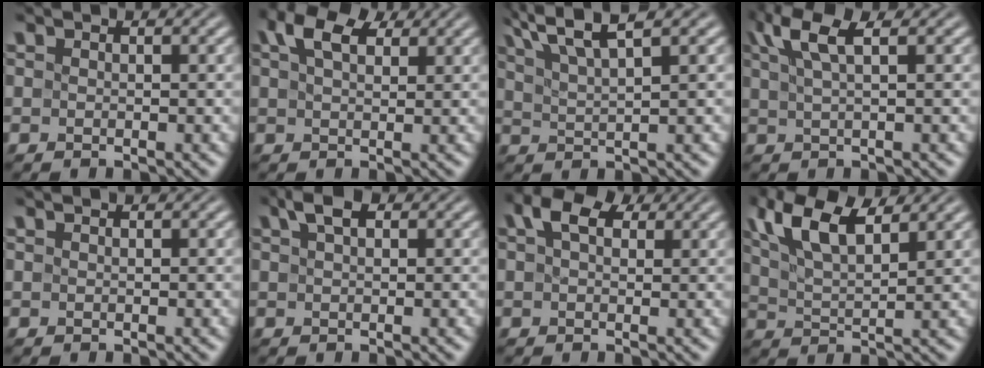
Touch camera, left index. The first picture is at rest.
{"total": 4.9, "force": [2.7, 2.5, 3.2], "torque": [-0.062, 0.015, 0.045]}
{"total": 5.2, "force": [3.5, 1.0, 3.6], "torque": [-0.064, 0.017, 0.064]}
{"total": 4.2, "force": [2.2, 1.0, 3.4], "torque": [-0.062, 0.011, 0.041]}
{"total": 0.0}
{"total": 2.2, "force": [1.2, 1.0, 1.5], "torque": [-0.026, 0.007, 0.020]}
{"total": 4.1, "force": [1.7, 2.5, 2.7], "torque": [-0.050, 0.010, 0.020]}
{"total": 7.7, "force": [4.6, 2.8, 5.5], "torque": [-0.111, 0.017, 0.078]}